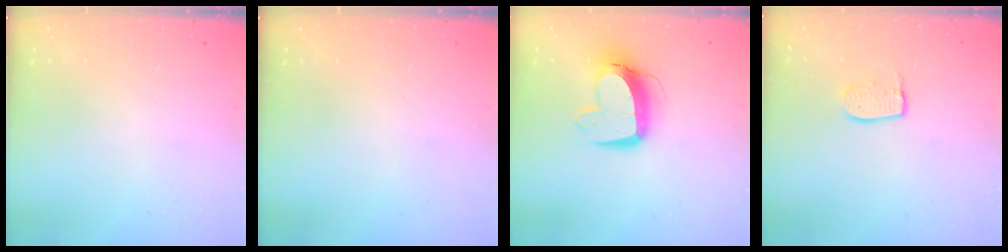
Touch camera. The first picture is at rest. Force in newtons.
{"total": 0.0}
{"total": 12.5, "press": 12.4, "slide": 1.5}
{"total": 5.5, "press": 5.5, "slide": 0.4}